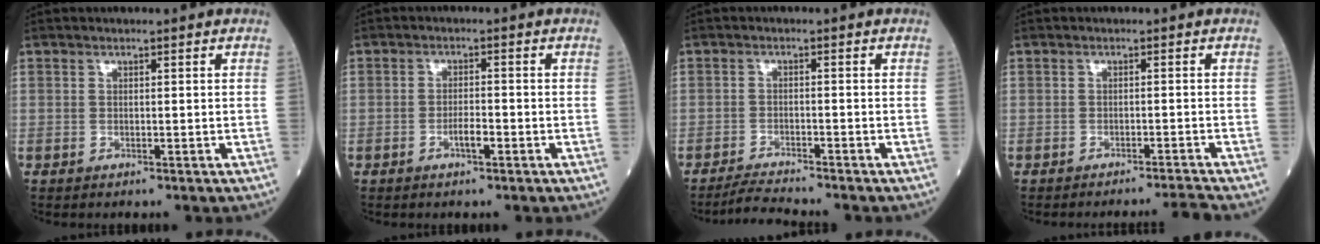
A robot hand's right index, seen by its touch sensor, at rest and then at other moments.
{"total": 2.2, "force": [-1.1, 0.5, 1.9], "torque": [-0.030, 0.003, -0.019]}
{"total": 3.8, "force": [-3.6, -1.0, 0.7], "torque": [-0.022, -0.020, -0.066]}
{"total": 3.9, "force": [-3.3, -2.2, 0.1], "torque": [-0.003, -0.001, -0.046]}